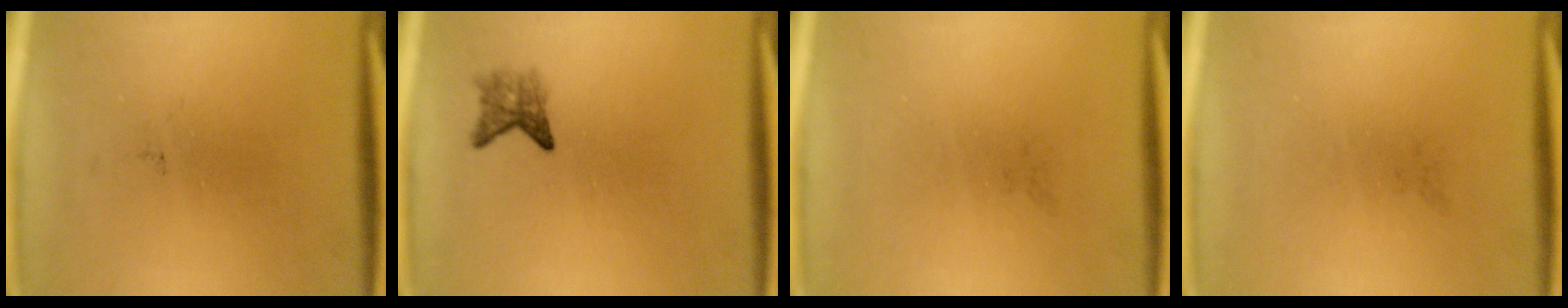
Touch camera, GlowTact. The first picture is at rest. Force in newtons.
{"total": 2.3}
{"total": 0.0}
{"total": 0.0}